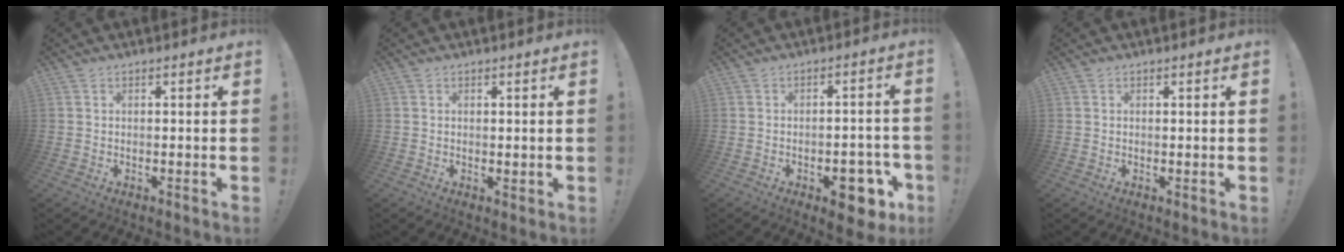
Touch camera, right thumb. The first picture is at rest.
{"total": 1.1, "force": [0.8, 0.7, 0.5], "torque": [-0.002, -0.002, 0.013]}
{"total": 10.4, "force": [-5.0, 5.5, 7.3], "torque": [-0.056, 0.028, -0.080]}
{"total": 0.5, "force": [0.4, 0.3, 0.1], "torque": [0.004, -0.002, 0.006]}